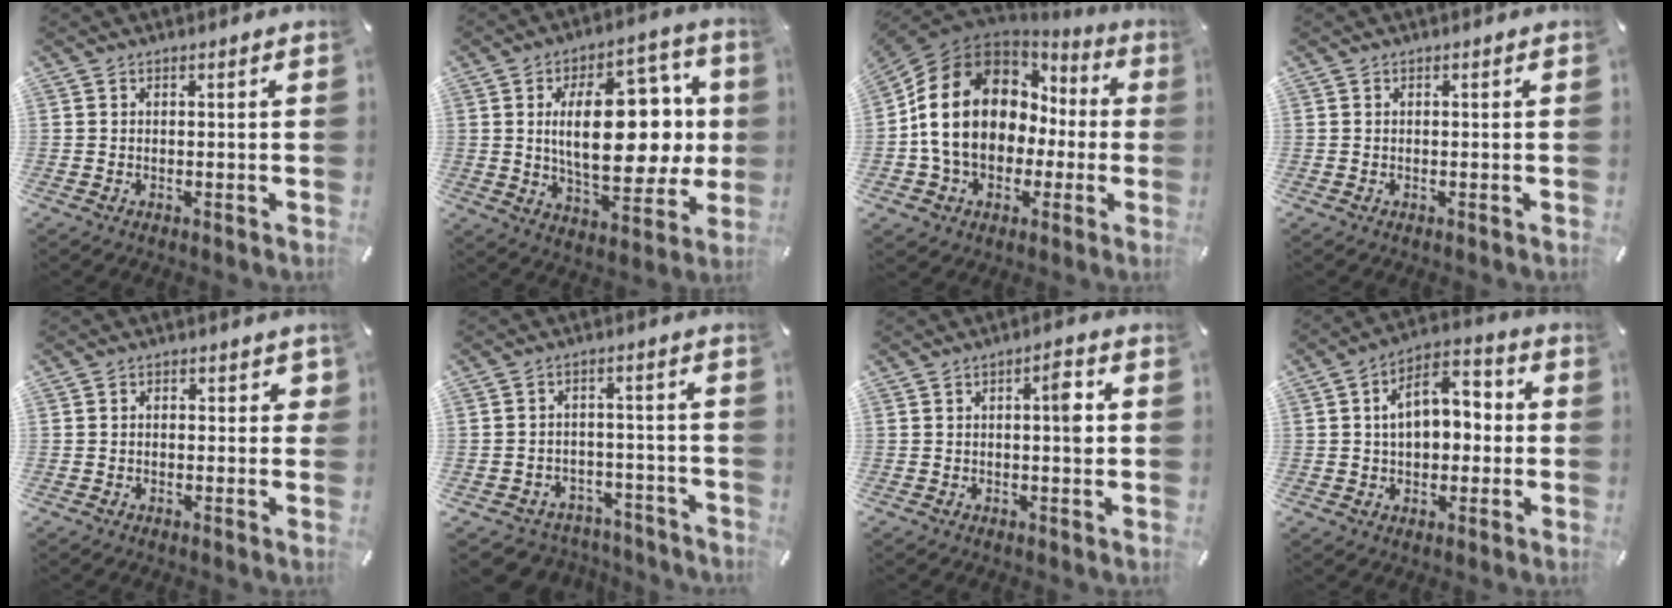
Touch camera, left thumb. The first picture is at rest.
{"total": 22.9, "force": [3.0, 12.2, 19.1], "torque": [-0.293, -0.006, 0.047]}
{"total": 18.5, "force": [0.8, 15.0, 10.9], "torque": [-0.235, -0.001, 0.013]}
{"total": 0.0}
{"total": 2.2, "force": [-0.5, 1.6, 1.4], "torque": [-0.010, 0.002, -0.014]}
{"total": 4.6, "force": [-2.7, 3.6, 1.0], "torque": [-0.022, 0.016, -0.052]}
{"total": 5.2, "force": [0.3, 1.7, 4.9], "torque": [-0.062, 0.000, -0.004]}
{"total": 10.4, "force": [1.3, 7.4, 7.2], "torque": [-0.103, 0.003, 0.021]}